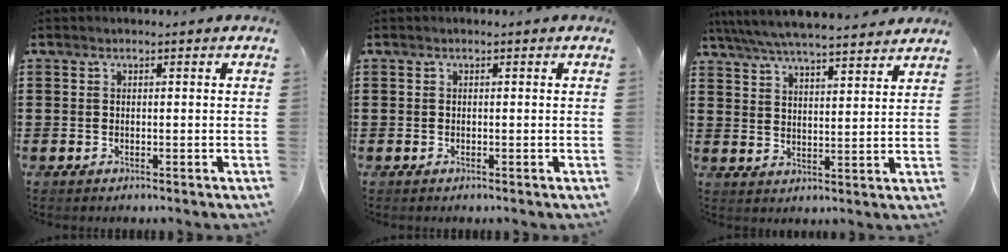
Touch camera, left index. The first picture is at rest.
{"total": 0.0}
{"total": 5.9, "force": [5.6, 0.1, 1.9], "torque": [-0.059, -0.027, 0.098]}